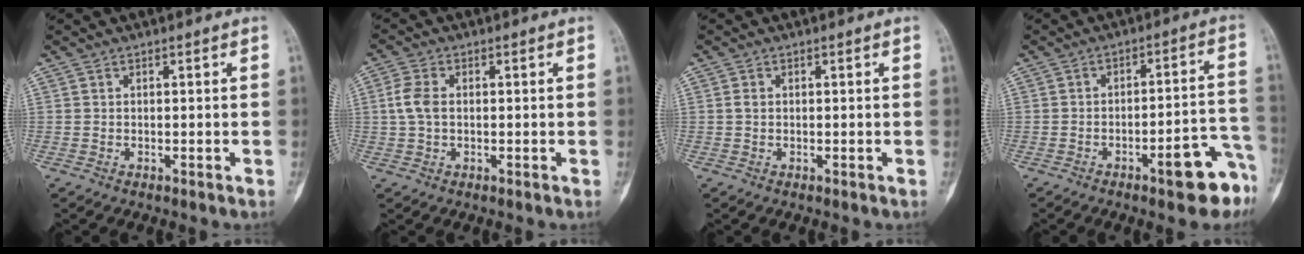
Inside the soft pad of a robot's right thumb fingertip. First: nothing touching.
{"total": 4.3, "force": [0.2, 2.7, 3.4], "torque": [-0.084, 0.008, 0.000]}
{"total": 0.9, "force": [0.1, 0.7, 0.6], "torque": [-0.011, 0.001, 0.000]}
{"total": 11.2, "force": [-6.2, 3.1, 8.8], "torque": [-0.087, 0.055, -0.077]}